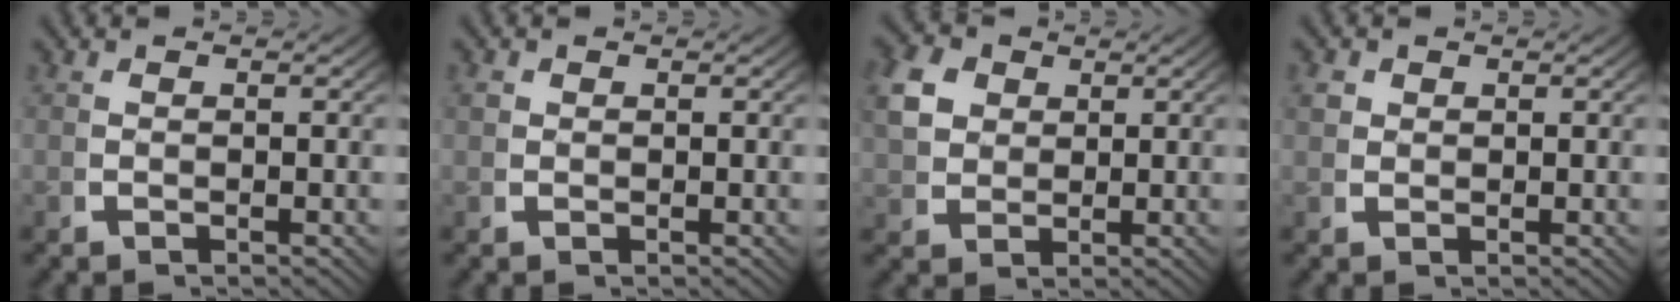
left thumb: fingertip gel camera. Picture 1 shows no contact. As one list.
[{"total": 0.9, "force": [0.4, 0.8, 0.3], "torque": [-0.009, -0.008, 0.013]}, {"total": 5.8, "force": [2.3, 4.5, 2.9], "torque": [-0.075, -0.011, 0.049]}, {"total": 1.7, "force": [0.8, 1.4, 0.6], "torque": [-0.014, -0.006, 0.020]}]